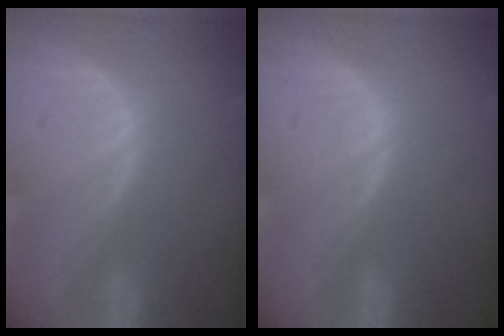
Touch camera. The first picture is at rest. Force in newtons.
{"total": 0.0}